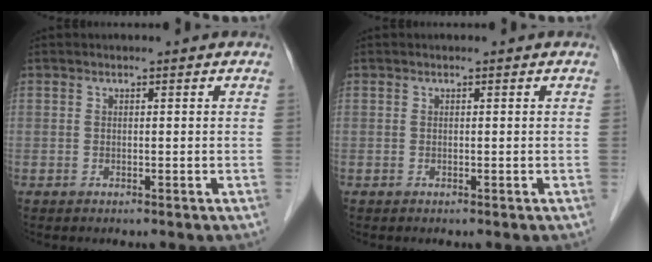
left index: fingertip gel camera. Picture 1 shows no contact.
{"total": 0.0}